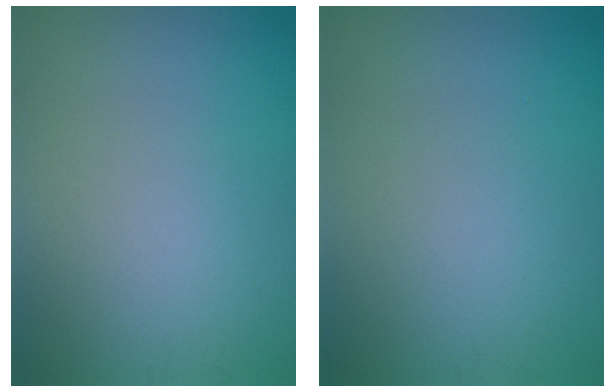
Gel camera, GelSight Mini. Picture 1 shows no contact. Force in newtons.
{"total": 0.0}